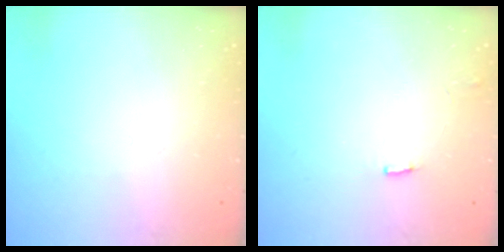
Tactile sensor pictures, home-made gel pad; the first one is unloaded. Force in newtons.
{"total": 1.3, "press": 1.3, "slide": 0.2}